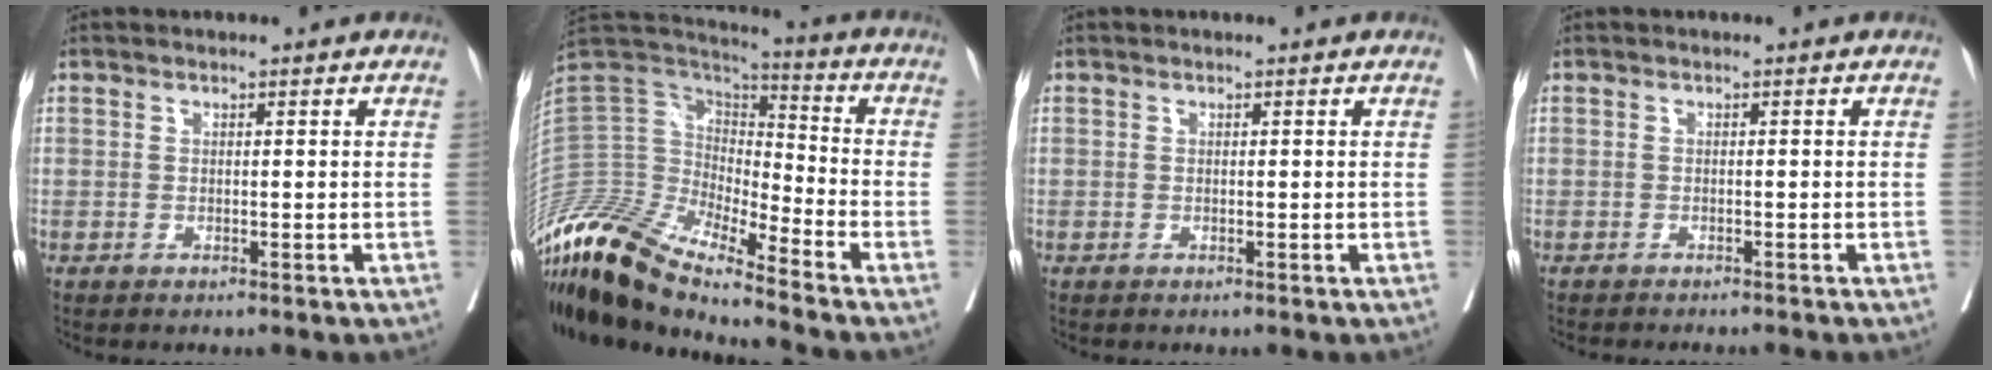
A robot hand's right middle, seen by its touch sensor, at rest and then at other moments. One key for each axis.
{"total": 18.8, "fx": -14.8, "fy": 3.7, "fz": 11.1, "tx": -0.226, "ty": 0.015, "tz": -0.283}
{"total": 0.0}
{"total": 5.3, "fx": -4.9, "fy": 0.5, "fz": 2.0, "tx": -0.016, "ty": -0.010, "tz": -0.061}